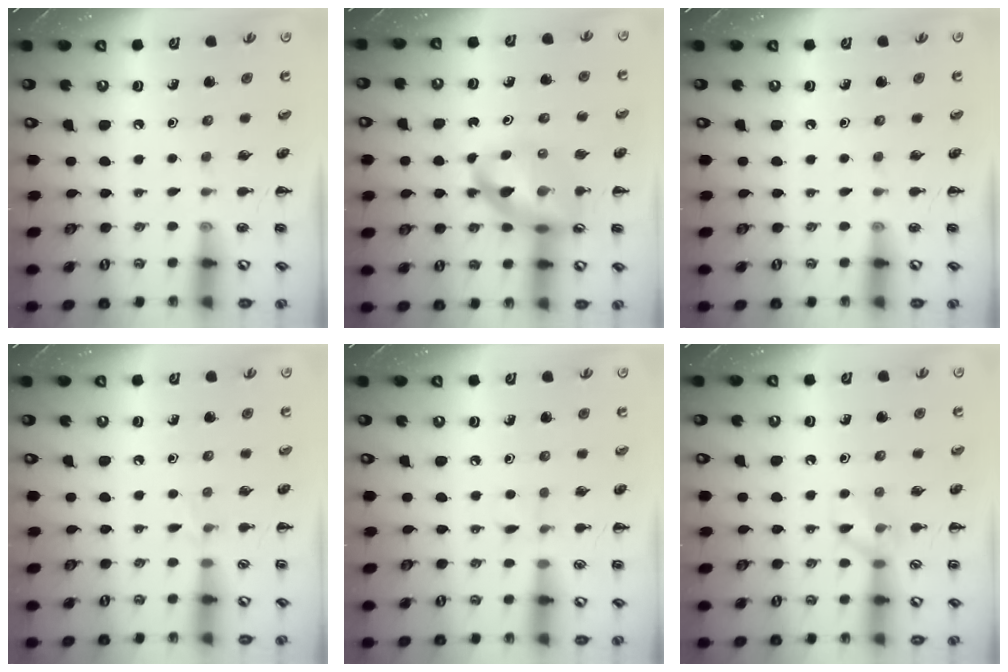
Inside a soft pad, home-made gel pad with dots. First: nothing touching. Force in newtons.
{"total": 15.1, "press": 14.5, "slide": 4.0}
{"total": 0.0}
{"total": 5.2, "press": 4.8, "slide": 1.9}
{"total": 5.0, "press": 4.7, "slide": 1.7}
{"total": 7.7, "press": 7.5, "slide": 1.4}